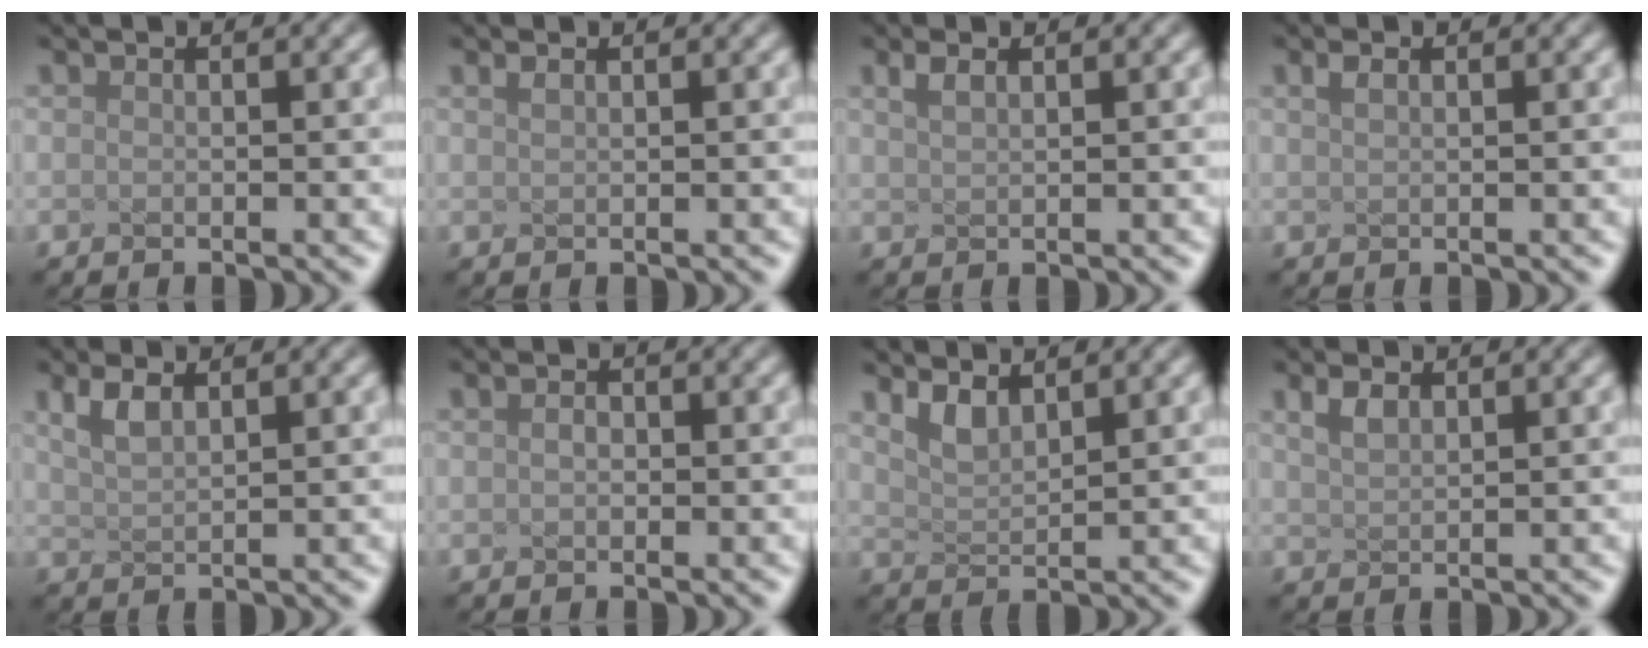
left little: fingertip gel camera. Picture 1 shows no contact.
{"total": 0.6, "force": [0.4, 0.2, 0.4], "torque": [-0.008, 0.003, 0.007]}
{"total": 1.3, "force": [0.8, 0.5, 0.9], "torque": [-0.019, 0.004, 0.016]}
{"total": 0.9, "force": [0.5, 0.4, 0.7], "torque": [-0.014, 0.005, 0.010]}
{"total": 2.2, "force": [1.2, 0.8, 1.6], "torque": [-0.040, 0.003, 0.027]}
{"total": 0.9, "force": [-0.1, 0.6, 0.6], "torque": [-0.014, 0.005, -0.003]}
{"total": 2.1, "force": [1.6, 0.6, 1.2], "torque": [-0.028, -0.005, 0.036]}
{"total": 1.5, "force": [1.0, 0.6, 1.0], "torque": [-0.025, 0.004, 0.023]}